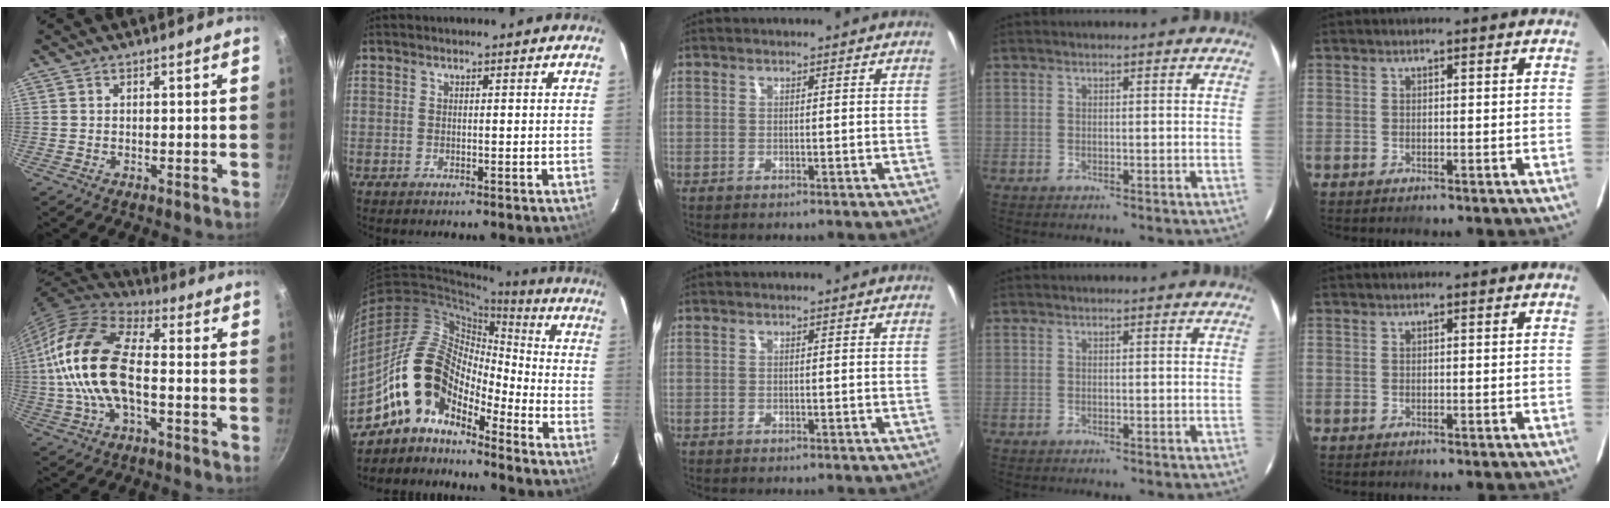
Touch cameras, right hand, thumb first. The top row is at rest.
{"thumb": {"total": 18.5, "force": [-1.1, 9.1, 16.0], "torque": [-0.302, 0.031, -0.035]}, "index": {"total": 12.0, "force": [-8.6, 6.2, 5.4], "torque": [-0.090, 0.028, -0.176]}}